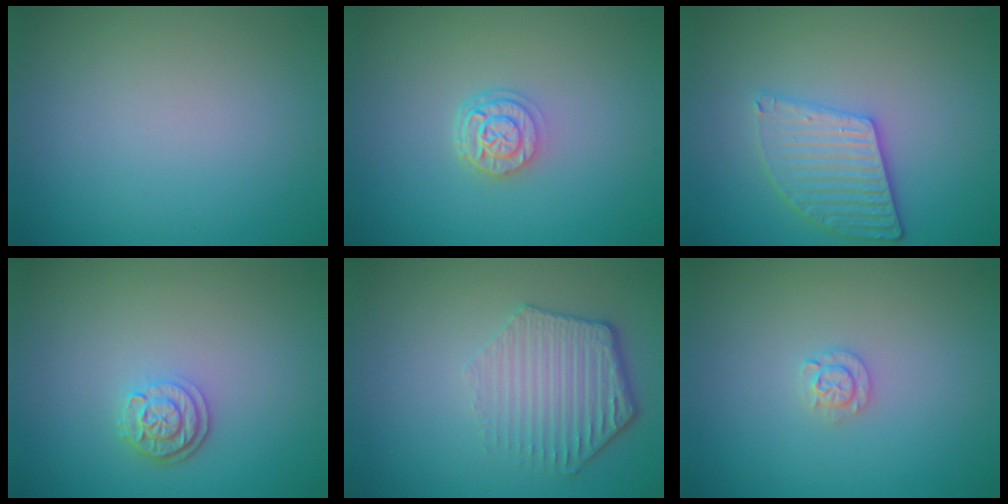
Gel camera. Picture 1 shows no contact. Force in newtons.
{"total": 2.6, "press": 2.1, "slide": 1.5}
{"total": 3.7, "press": 3.3, "slide": 1.7}
{"total": 2.5, "press": 2.1, "slide": 1.3}
{"total": 4.3, "press": 3.5, "slide": 2.6}
{"total": 1.3, "press": 1.3, "slide": 0.2}